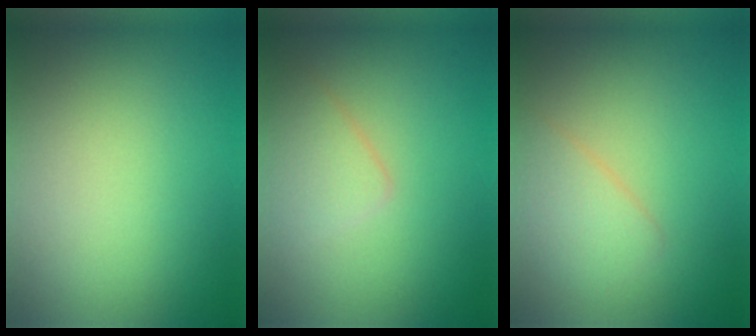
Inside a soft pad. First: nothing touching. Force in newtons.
{"total": 2.4, "press": 2.4, "slide": 0.2}
{"total": 2.3, "press": 2.3, "slide": 0.0}